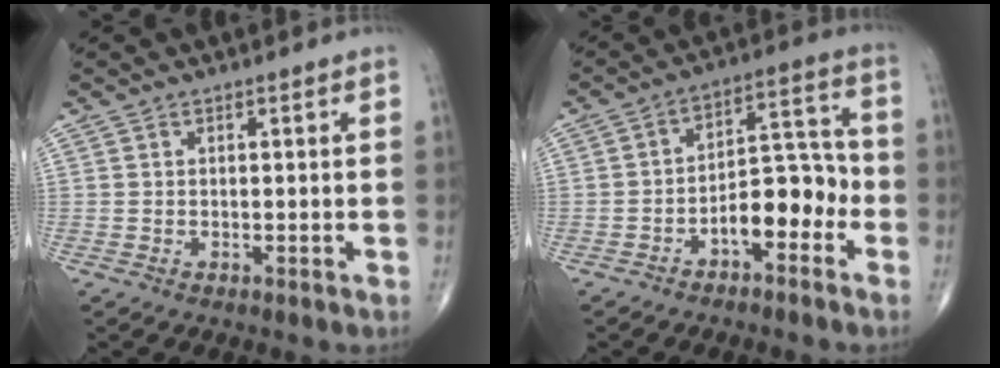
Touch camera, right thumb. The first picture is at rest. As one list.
[{"total": 10.5, "force": [-4.6, 5.4, 7.8], "torque": [-0.094, 0.060, -0.076]}]